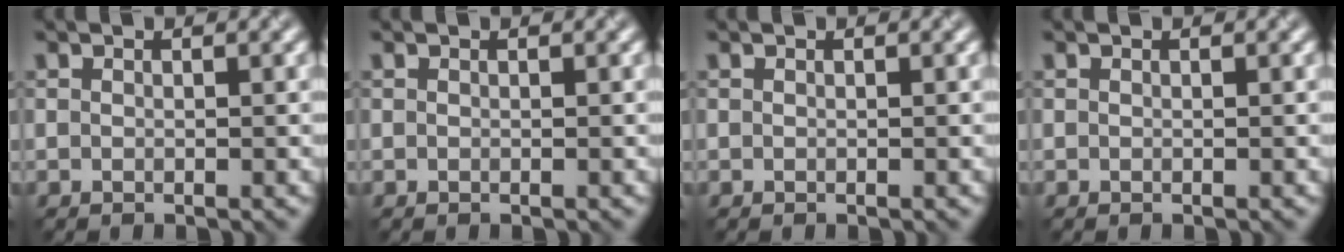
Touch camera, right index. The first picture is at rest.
{"total": 0.0}
{"total": 0.0}
{"total": 0.0}